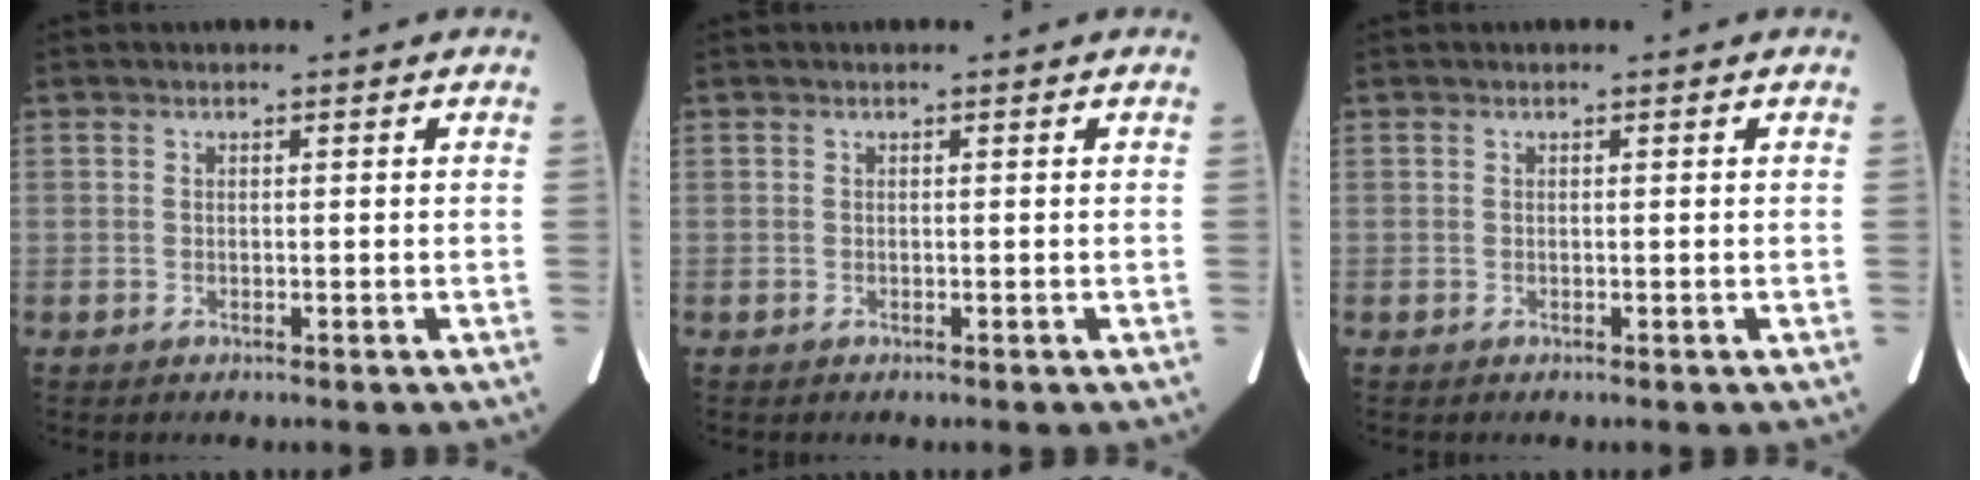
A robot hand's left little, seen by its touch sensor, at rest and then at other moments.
{"total": 0.0}
{"total": 0.0}